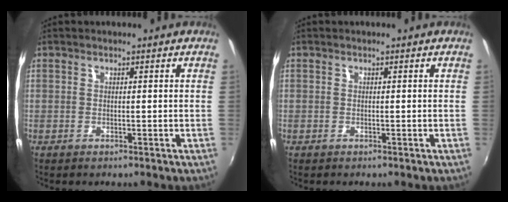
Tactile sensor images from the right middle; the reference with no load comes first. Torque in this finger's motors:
{"motor_torque": [0.66, -0.63, -0.11, -0.21]}